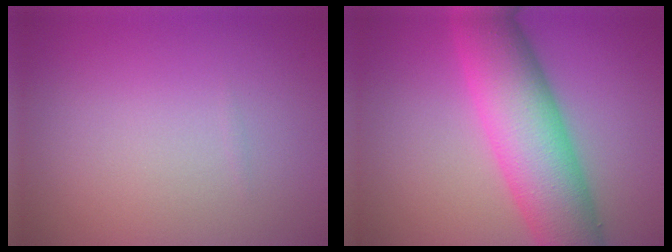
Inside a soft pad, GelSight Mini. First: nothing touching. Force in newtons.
{"total": 9.7, "press": 9.7, "slide": 0.2}